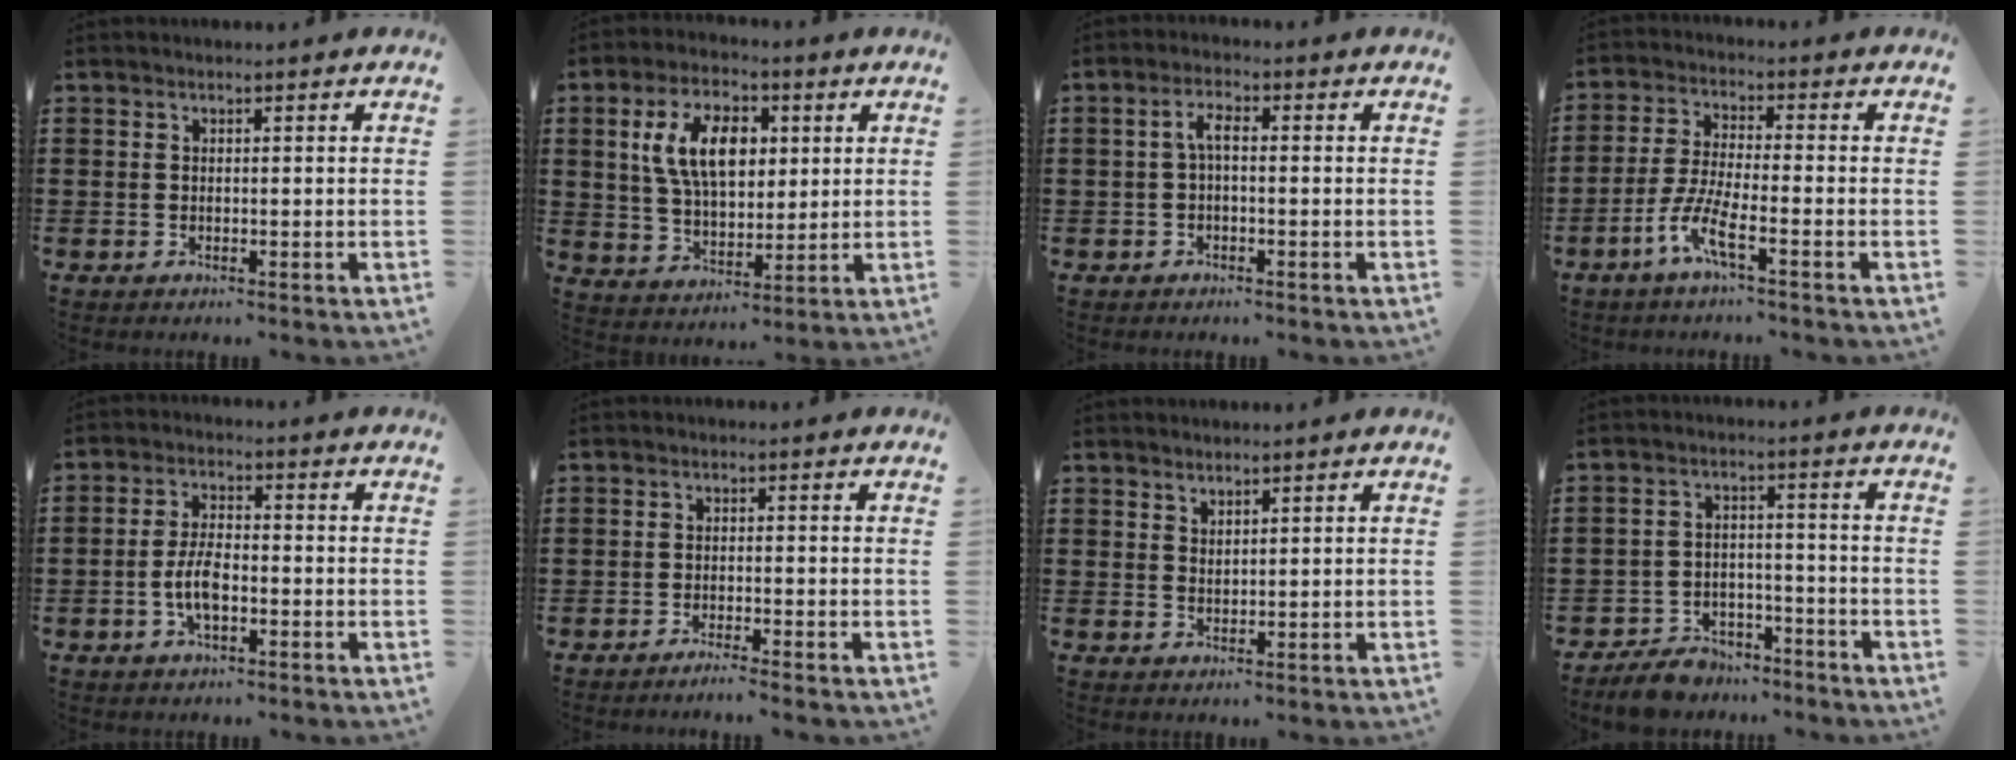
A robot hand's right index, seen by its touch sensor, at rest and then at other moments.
{"total": 10.1, "force": [2.8, 5.8, 7.7], "torque": [-0.171, 0.019, 0.050]}
{"total": 2.8, "force": [-0.2, 0.9, 2.6], "torque": [-0.058, 0.004, -0.009]}
{"total": 6.5, "force": [-3.8, 1.0, 5.1], "torque": [-0.132, -0.015, -0.081]}
{"total": 5.3, "force": [-1.5, 2.4, 4.5], "torque": [-0.106, 0.000, -0.034]}
{"total": 1.6, "force": [-1.4, -0.3, 0.6], "torque": [-0.009, 0.000, -0.027]}
{"total": 1.5, "force": [1.5, 0.3, -0.1], "torque": [-0.001, 0.001, 0.030]}
{"total": 5.2, "force": [-4.9, 1.9, 0.6], "torque": [-0.012, 0.017, -0.095]}